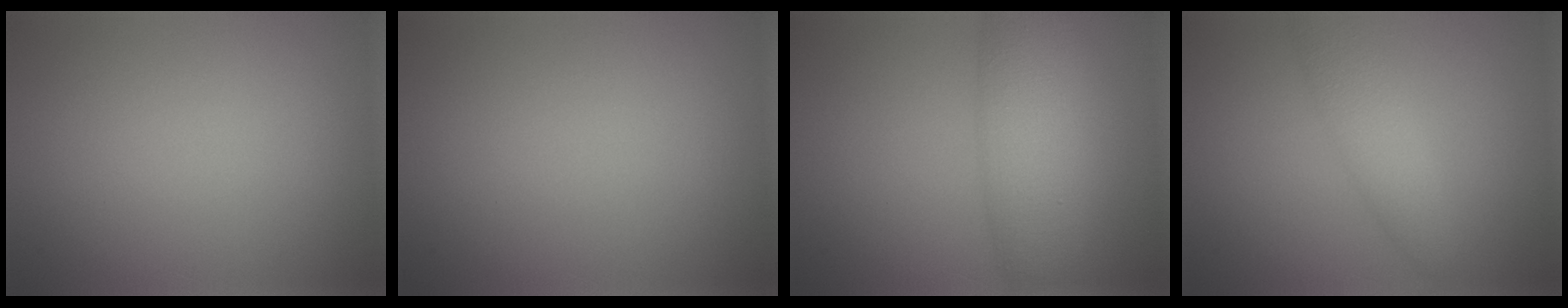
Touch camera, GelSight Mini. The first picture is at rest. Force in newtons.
{"total": 0.0}
{"total": 6.7, "press": 6.7, "slide": 0.2}
{"total": 2.9, "press": 2.9, "slide": 0.0}